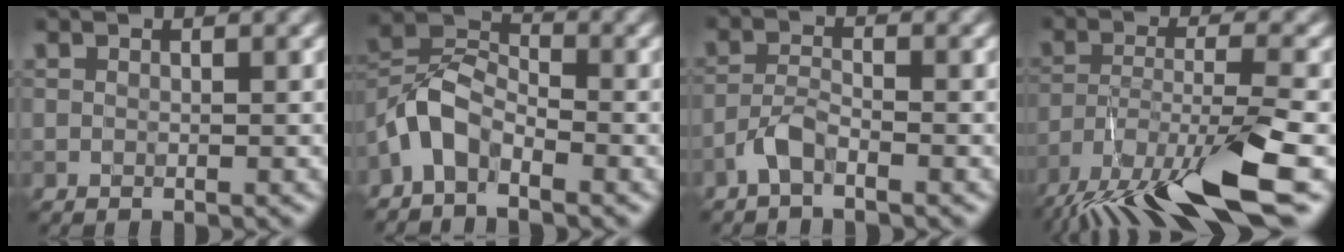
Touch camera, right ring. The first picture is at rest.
{"total": 4.1, "force": [-2.6, 2.1, 2.4], "torque": [-0.045, 0.014, -0.061]}
{"total": 2.2, "force": [-1.5, 0.6, 1.4], "torque": [-0.032, 0.005, -0.037]}
{"total": 11.5, "force": [-7.8, 2.7, 8.1], "torque": [-0.163, -0.018, -0.140]}